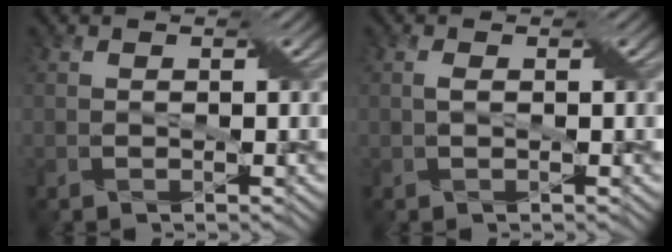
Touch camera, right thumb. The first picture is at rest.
{"total": 0.7, "force": [0.2, 0.1, 0.7], "torque": [-0.019, 0.004, 0.002]}